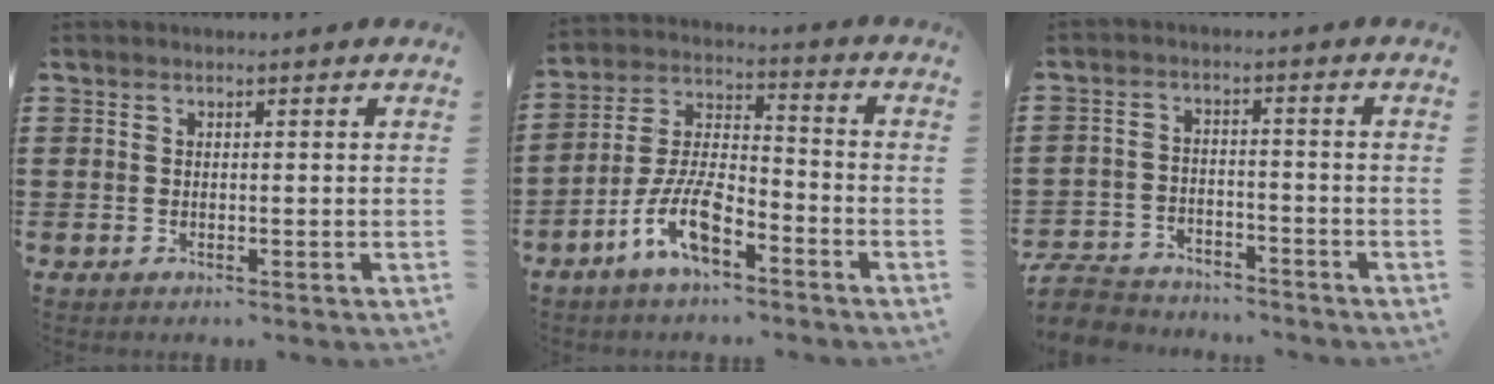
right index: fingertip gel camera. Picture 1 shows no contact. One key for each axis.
{"total": 9.4, "fx": -6.0, "fy": 3.6, "fz": 6.3, "tx": -0.147, "ty": 0.000, "tz": -0.118}
{"total": 5.6, "fx": -5.3, "fy": 1.4, "fz": 0.7, "tx": -0.030, "ty": 0.006, "tz": -0.112}